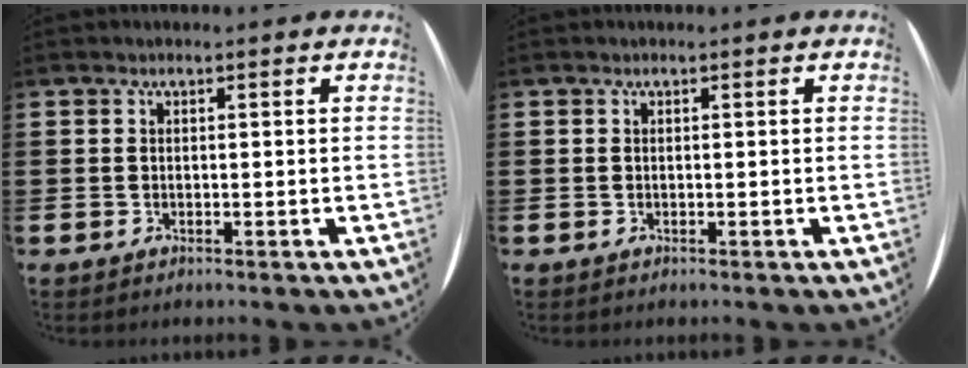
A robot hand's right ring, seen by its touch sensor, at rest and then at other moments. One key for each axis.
{"total": 0.0}